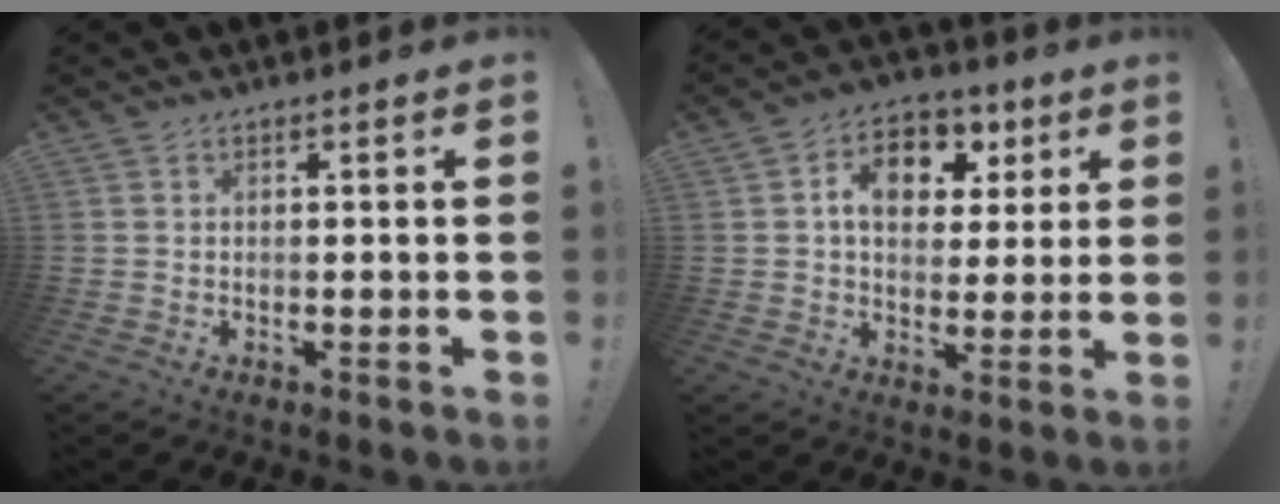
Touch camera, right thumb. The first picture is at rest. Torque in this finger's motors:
{"motor_torque": [1.07, 1.74, 0.43, -0.25, 0.01]}